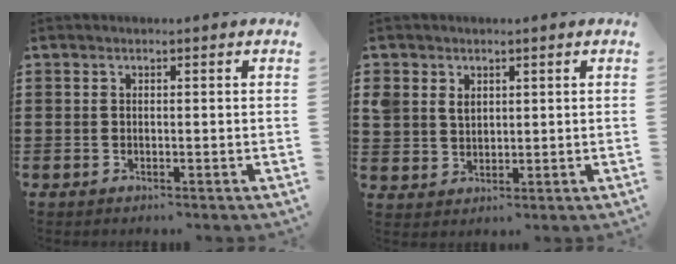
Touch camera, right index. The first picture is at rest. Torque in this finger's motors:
{"motor_torque": [0.16, 0.08, 0.10, 0.08]}